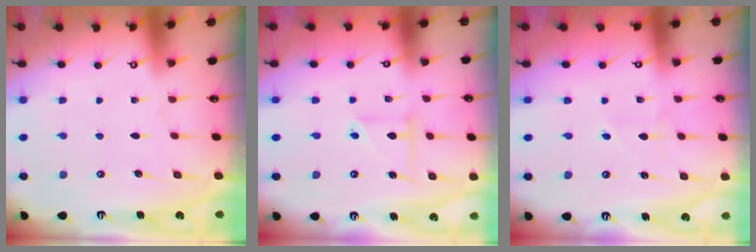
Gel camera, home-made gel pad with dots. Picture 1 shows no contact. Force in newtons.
{"total": 3.6, "press": 3.6, "slide": 0.3}
{"total": 1.6, "press": 1.6, "slide": 0.1}